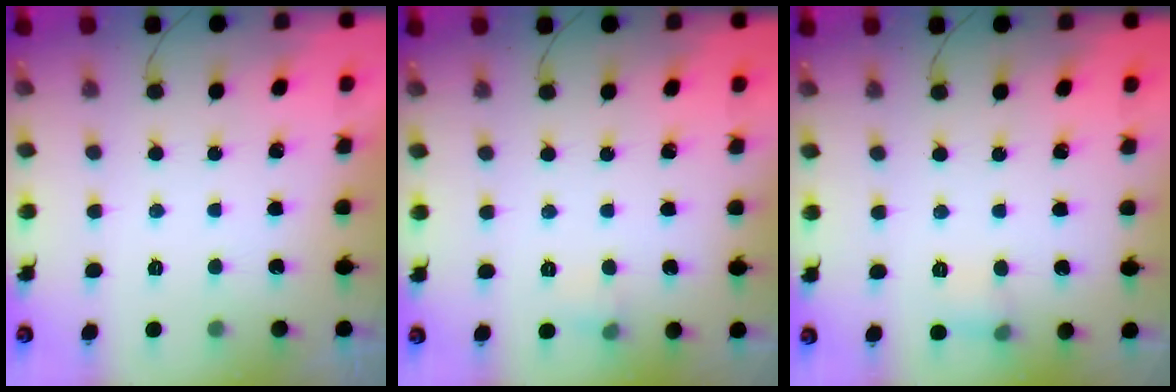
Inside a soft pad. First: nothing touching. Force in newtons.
{"total": 4.3, "press": 4.1, "slide": 1.4}
{"total": 5.7, "press": 5.4, "slide": 1.7}